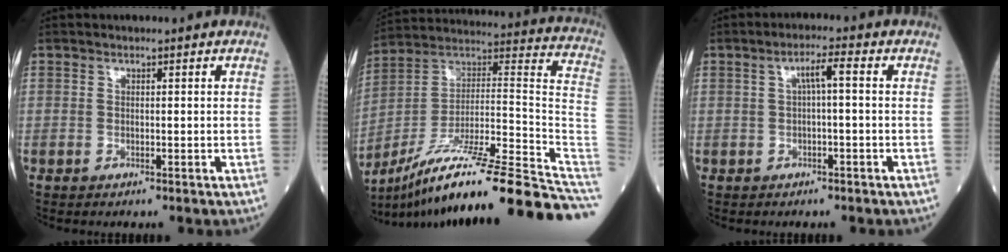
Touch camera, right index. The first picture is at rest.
{"total": 30.5, "force": [-23.4, 0.1, 19.6], "torque": [-0.195, 0.017, -0.360]}
{"total": 3.1, "force": [0.3, 0.2, 3.1], "torque": [-0.053, 0.012, 0.006]}